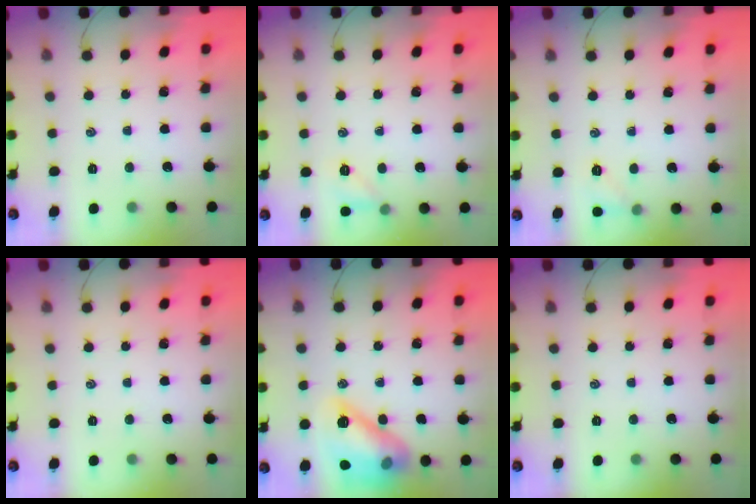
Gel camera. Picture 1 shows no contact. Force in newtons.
{"total": 6.6, "press": 6.4, "slide": 1.2}
{"total": 6.2, "press": 6.0, "slide": 1.6}
{"total": 0.0}
{"total": 15.8, "press": 15.7, "slide": 1.7}
{"total": 0.0}